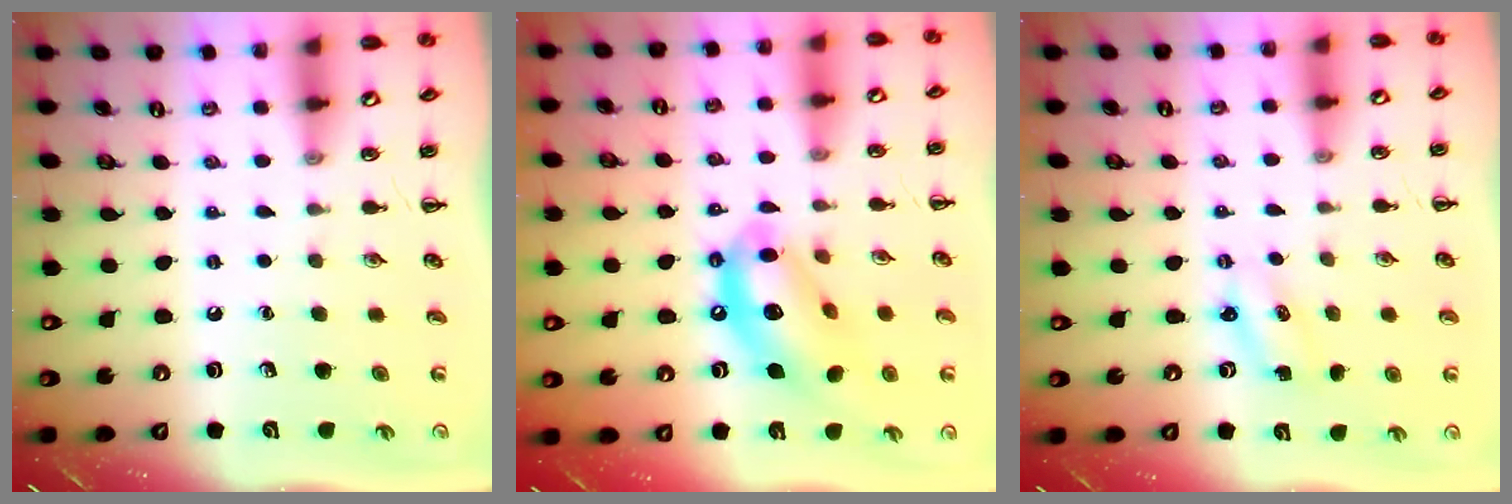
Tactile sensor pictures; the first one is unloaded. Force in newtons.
{"total": 15.7, "press": 15.2, "slide": 3.7}
{"total": 1.4, "press": 1.3, "slide": 0.3}